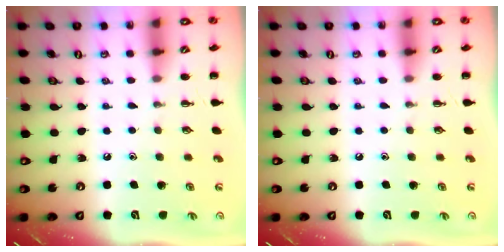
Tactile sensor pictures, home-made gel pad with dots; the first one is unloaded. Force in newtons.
{"total": 0.0}